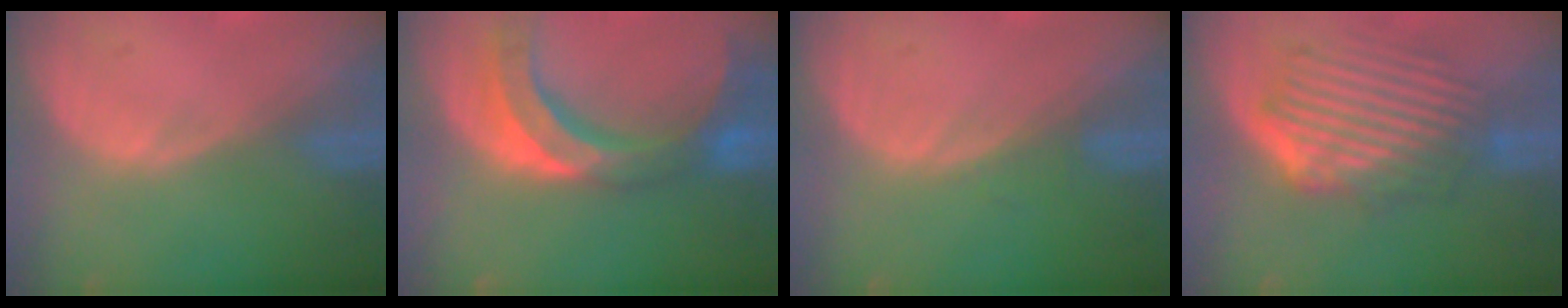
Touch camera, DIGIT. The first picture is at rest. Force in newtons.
{"total": 10.8, "press": 9.4, "slide": 5.3}
{"total": 0.6, "press": 0.6, "slide": 0.2}
{"total": 9.4, "press": 8.3, "slide": 4.5}